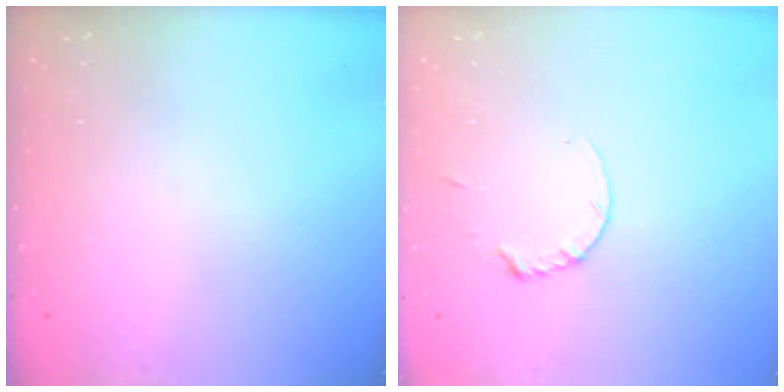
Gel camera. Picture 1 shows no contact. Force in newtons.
{"total": 1.8, "press": 1.7, "slide": 0.2}